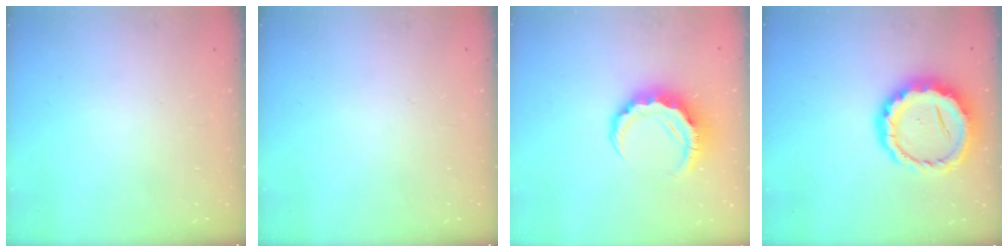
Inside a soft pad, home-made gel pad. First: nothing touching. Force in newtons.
{"total": 0.0}
{"total": 8.4, "press": 8.3, "slide": 1.4}
{"total": 13.9, "press": 13.6, "slide": 2.5}